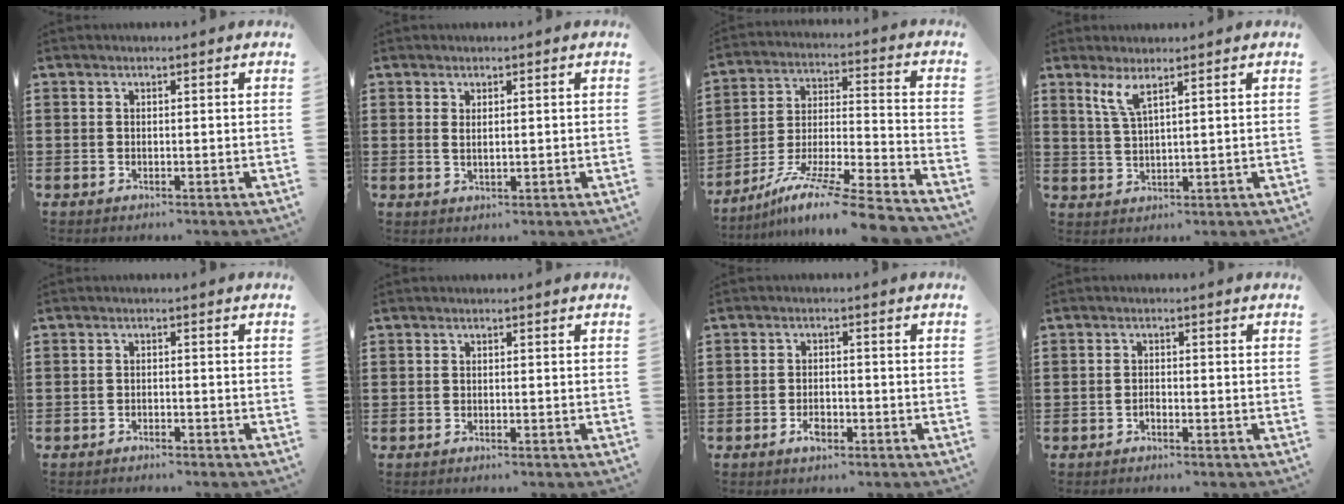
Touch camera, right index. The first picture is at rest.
{"total": 1.3, "force": [0.7, 0.3, 1.1], "torque": [-0.023, 0.000, 0.013]}
{"total": 11.3, "force": [-9.2, 0.1, 6.5], "torque": [-0.111, 0.006, -0.181]}
{"total": 3.4, "force": [2.3, 0.5, 2.5], "torque": [-0.056, 0.001, 0.041]}
{"total": 1.2, "force": [-1.1, 0.2, 0.1], "torque": [-0.006, 0.002, -0.024]}
{"total": 0.0}
{"total": 2.5, "force": [-1.2, 1.1, 1.9], "torque": [-0.037, -0.001, -0.021]}
{"total": 0.9, "force": [-0.6, 0.3, 0.5], "torque": [-0.014, -0.007, -0.009]}